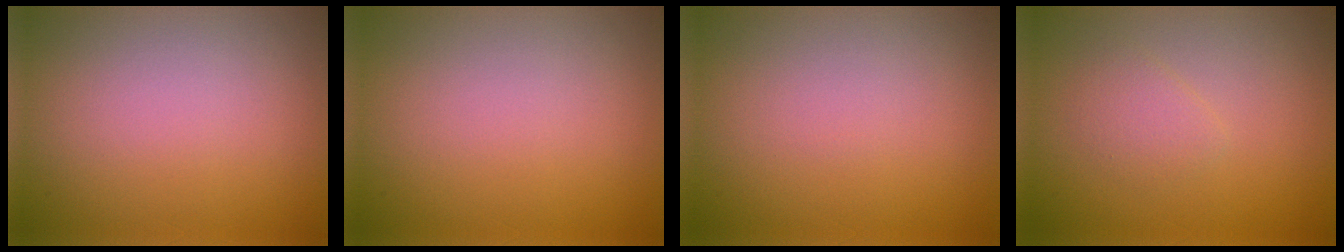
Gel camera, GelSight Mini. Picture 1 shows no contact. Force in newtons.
{"total": 0.0}
{"total": 0.0}
{"total": 1.5, "press": 1.5, "slide": 0.1}